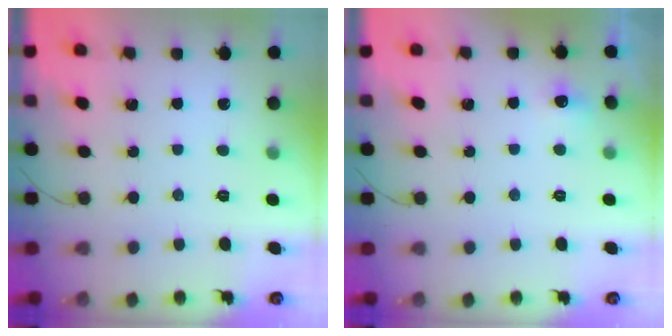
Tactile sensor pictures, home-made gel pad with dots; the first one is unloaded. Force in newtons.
{"total": 10.6, "press": 4.4, "slide": 9.7}